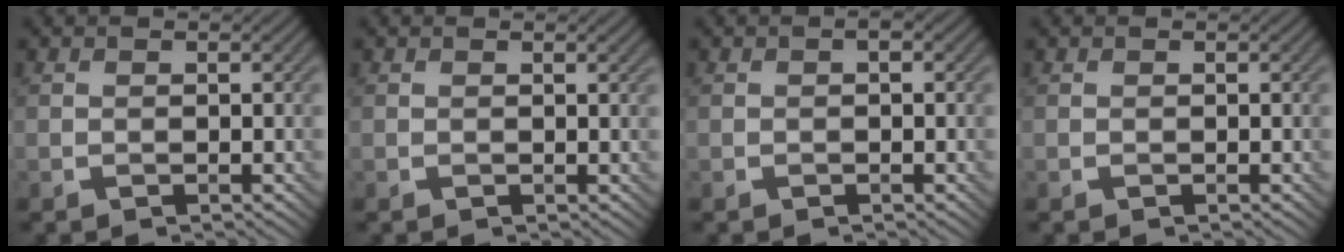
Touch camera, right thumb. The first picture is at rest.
{"total": 0.5, "force": [0.3, 0.0, 0.4], "torque": [-0.005, 0.000, 0.004]}
{"total": 0.7, "force": [0.0, 0.3, 0.7], "torque": [-0.009, 0.002, -0.001]}
{"total": 0.0}